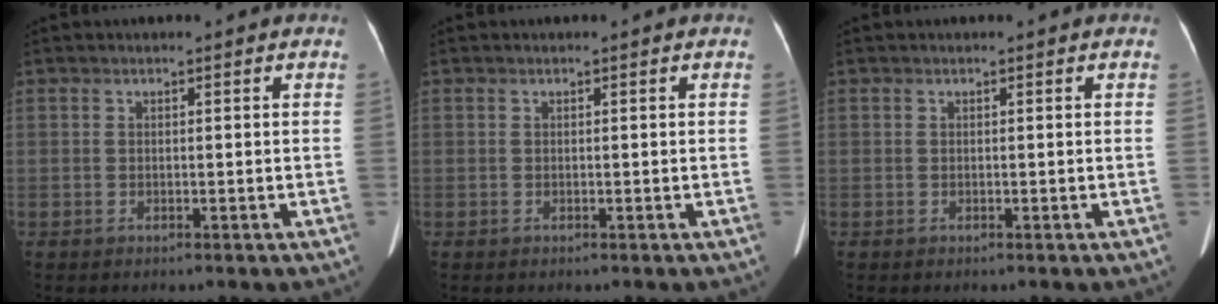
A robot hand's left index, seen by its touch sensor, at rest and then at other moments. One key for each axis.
{"total": 0.0}
{"total": 0.0}